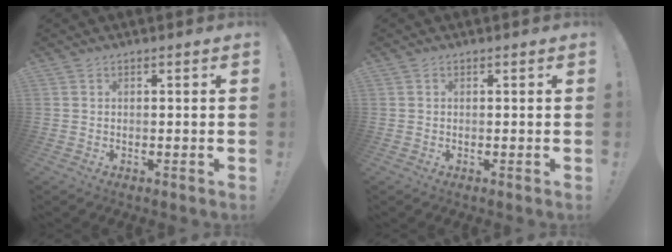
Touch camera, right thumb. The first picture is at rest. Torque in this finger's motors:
{"motor_torque": [0.01, -0.01, 0.01, -0.01, 0.00]}